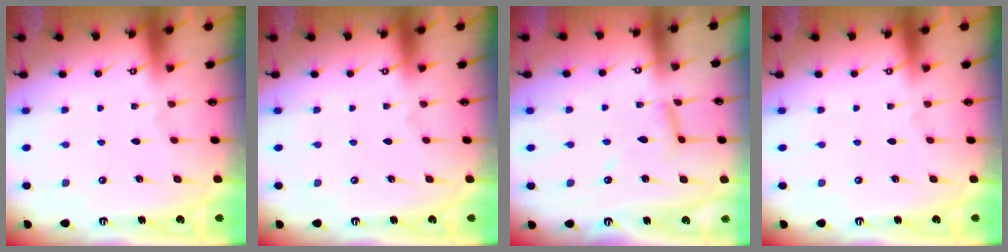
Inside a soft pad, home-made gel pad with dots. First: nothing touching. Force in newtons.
{"total": 0.0}
{"total": 7.1, "press": 7.1, "slide": 0.4}
{"total": 0.0}